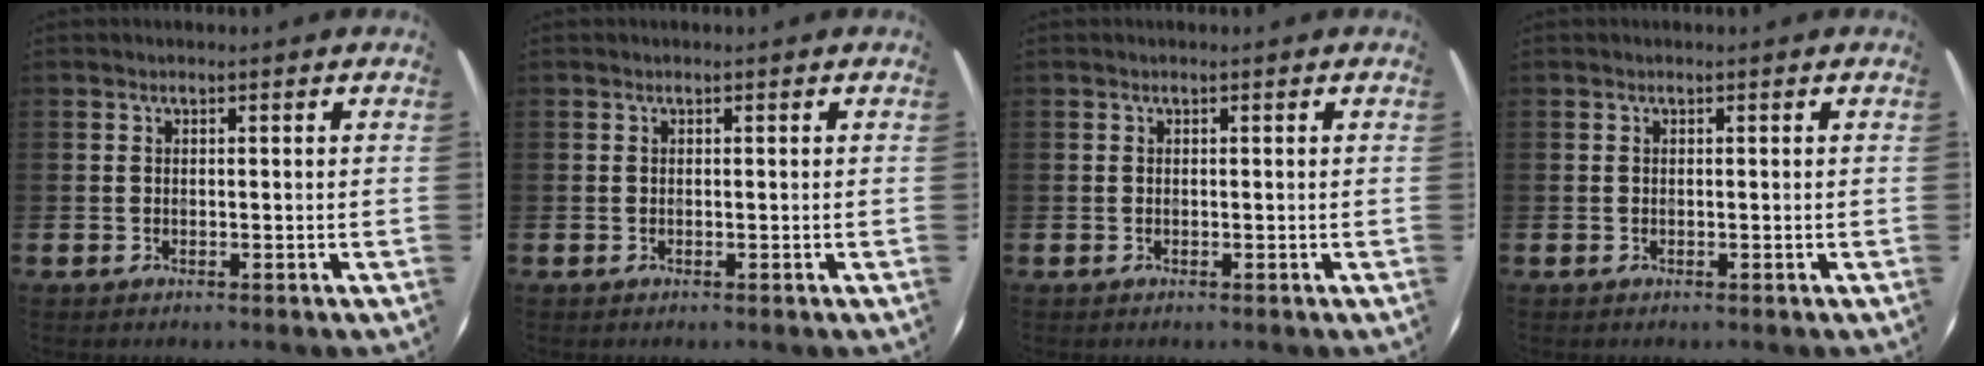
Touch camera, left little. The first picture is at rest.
{"total": 0.0}
{"total": 0.0}
{"total": 0.0}